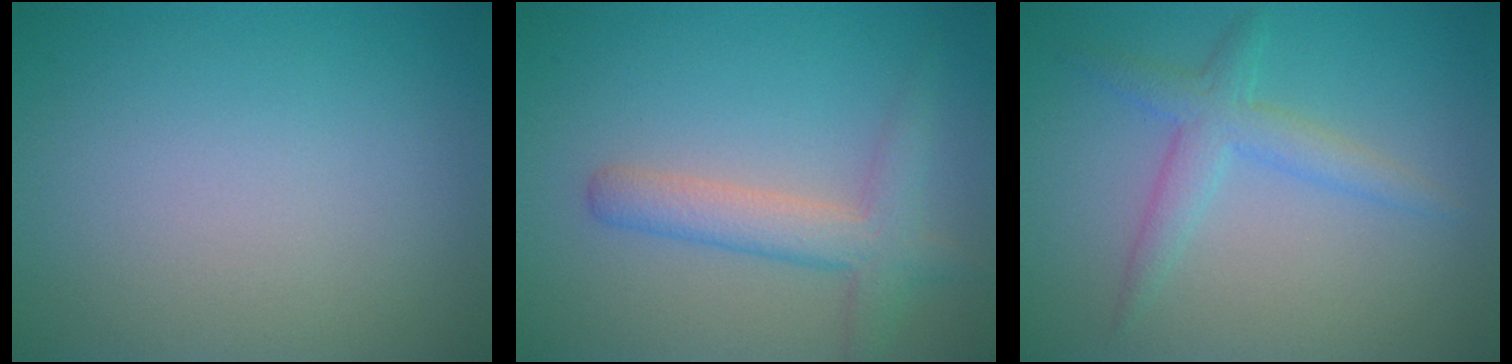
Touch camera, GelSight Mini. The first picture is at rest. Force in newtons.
{"total": 3.4, "press": 3.4, "slide": 0.1}
{"total": 2.8, "press": 2.8, "slide": 0.1}